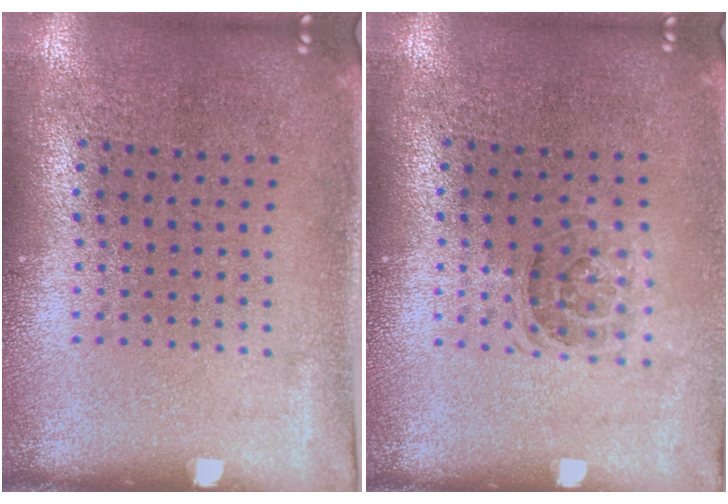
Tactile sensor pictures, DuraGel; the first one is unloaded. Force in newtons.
{"total": 1.3, "press": 1.0, "slide": 0.7}